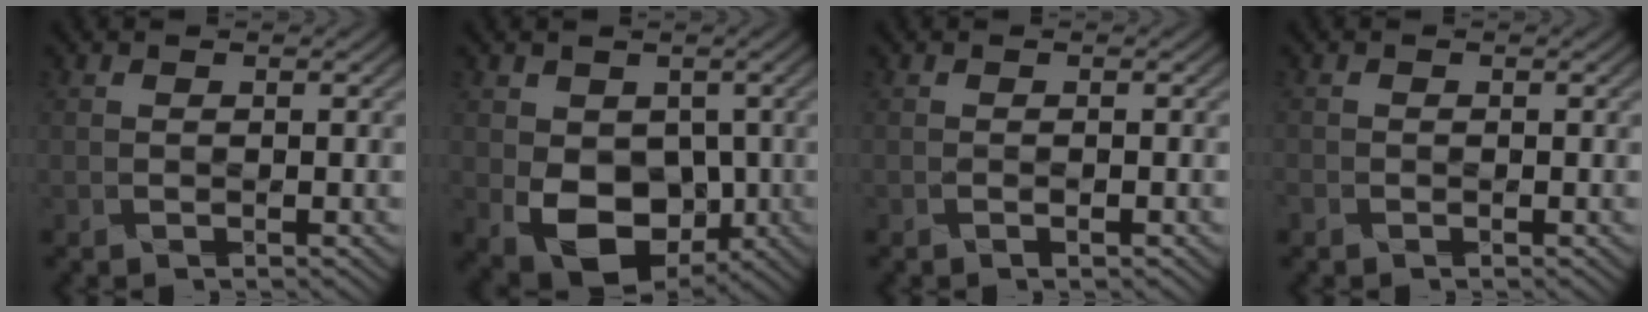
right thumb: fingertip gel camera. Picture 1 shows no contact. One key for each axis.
{"total": 9.1, "fx": -1.8, "fy": 6.6, "fz": 5.9, "tx": -0.117, "ty": -0.025, "tz": -0.027}
{"total": 0.6, "fx": -0.5, "fy": -0.1, "fz": 0.3, "tx": 0.001, "ty": 0.004, "tz": -0.007}
{"total": 0.9, "fx": -0.8, "fy": 0.4, "fz": 0.1, "tx": -0.012, "ty": 0.002, "tz": -0.008}